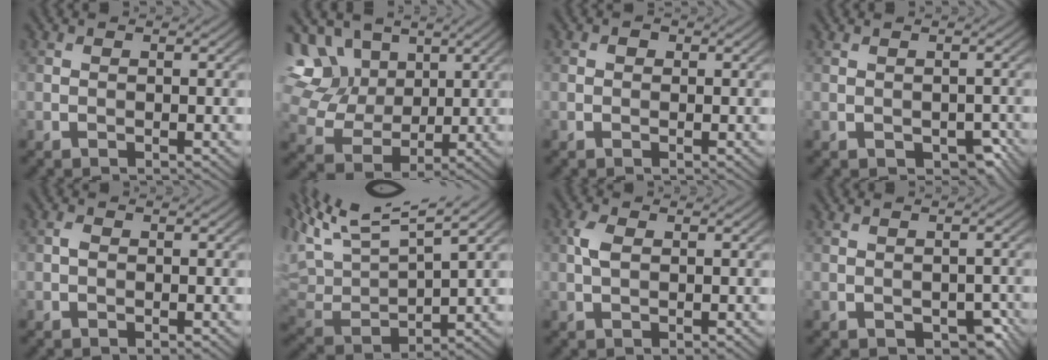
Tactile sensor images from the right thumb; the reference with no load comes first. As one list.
[{"total": 10.8, "force": [4.4, 8.2, 5.4], "torque": [-0.168, 0.025, 0.090]}, {"total": 0.8, "force": [0.1, 0.7, 0.3], "torque": [-0.003, -0.003, -0.004]}, {"total": 2.5, "force": [-1.1, 1.5, 1.7], "torque": [-0.030, -0.009, -0.007]}, {"total": 0.6, "force": [-0.1, 0.3, 0.5], "torque": [-0.012, 0.003, -0.003]}, {"total": 12.4, "force": [8.4, 3.3, 8.5], "torque": [-0.201, 0.020, 0.149]}, {"total": 2.1, "force": [0.4, 1.1, 1.8], "torque": [-0.047, 0.005, 0.007]}, {"total": 2.8, "force": [-1.1, 1.7, 2.0], "torque": [-0.034, -0.011, -0.007]}]